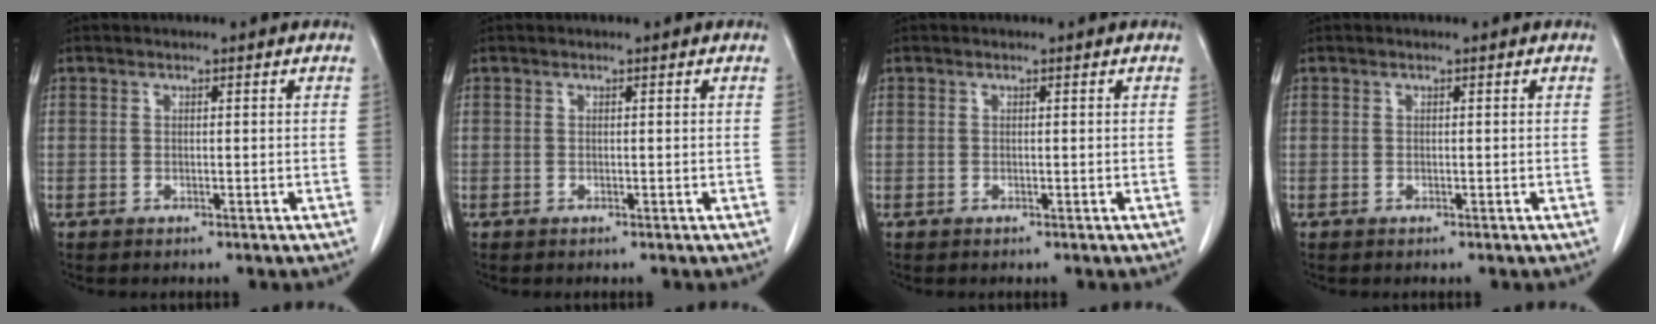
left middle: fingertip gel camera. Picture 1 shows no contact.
{"total": 0.0}
{"total": 0.0}
{"total": 0.0}